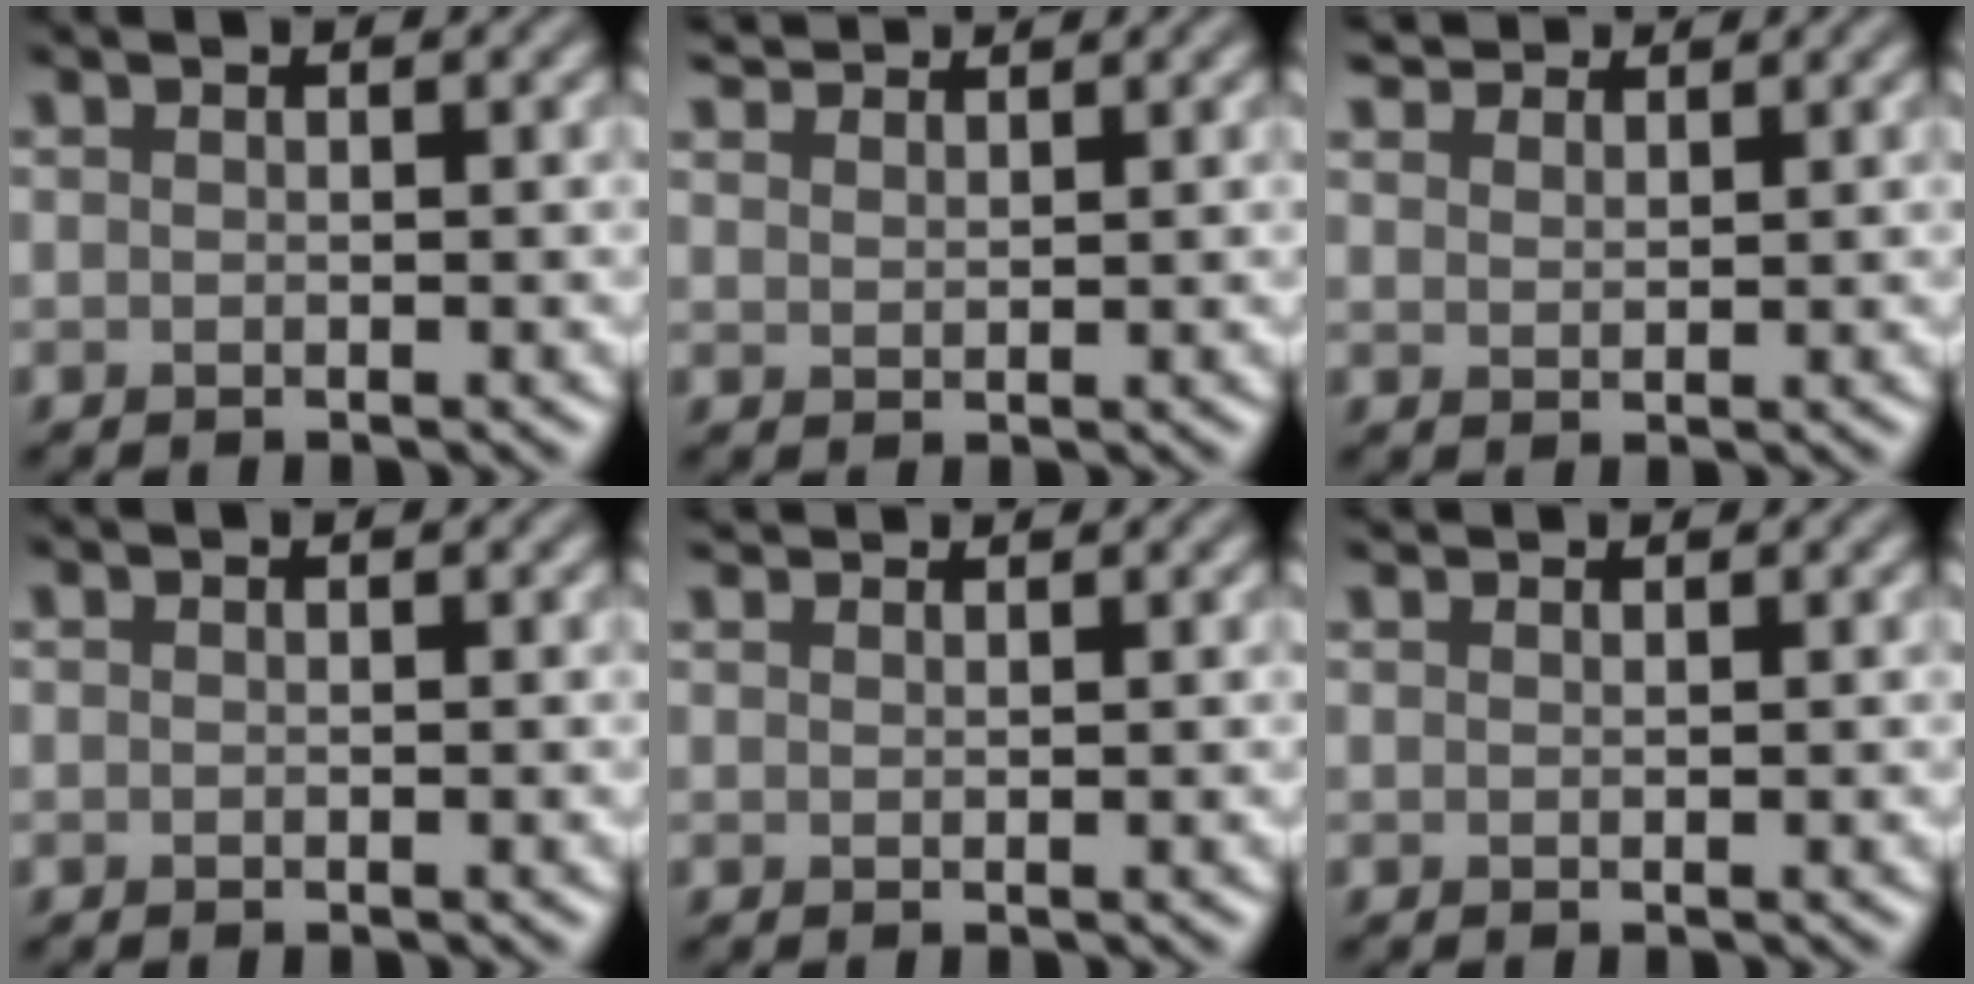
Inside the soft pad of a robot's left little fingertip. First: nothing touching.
{"total": 2.8, "force": [2.7, 0.4, 0.6], "torque": [-0.014, 0.007, 0.050]}
{"total": 3.5, "force": [3.2, 1.0, 0.9], "torque": [-0.027, 0.007, 0.061]}
{"total": 0.0}
{"total": 2.0, "force": [2.0, 0.2, 0.5], "torque": [-0.015, 0.004, 0.027]}
{"total": 1.3, "force": [1.3, 0.1, 0.3], "torque": [-0.010, -0.001, 0.016]}